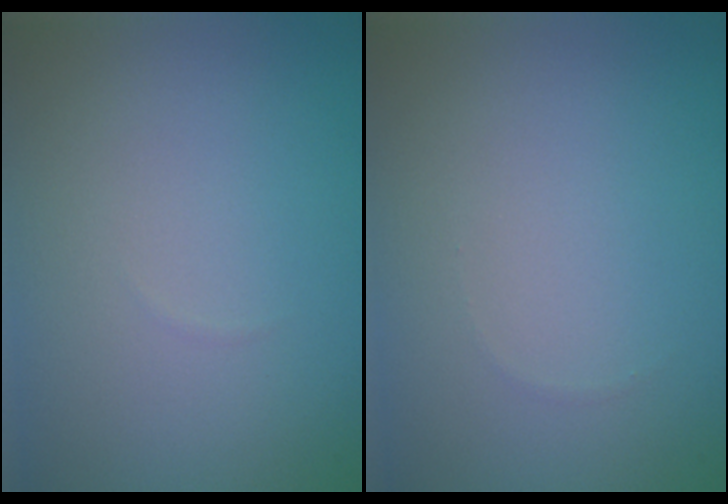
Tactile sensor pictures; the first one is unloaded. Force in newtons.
{"total": 0.0}